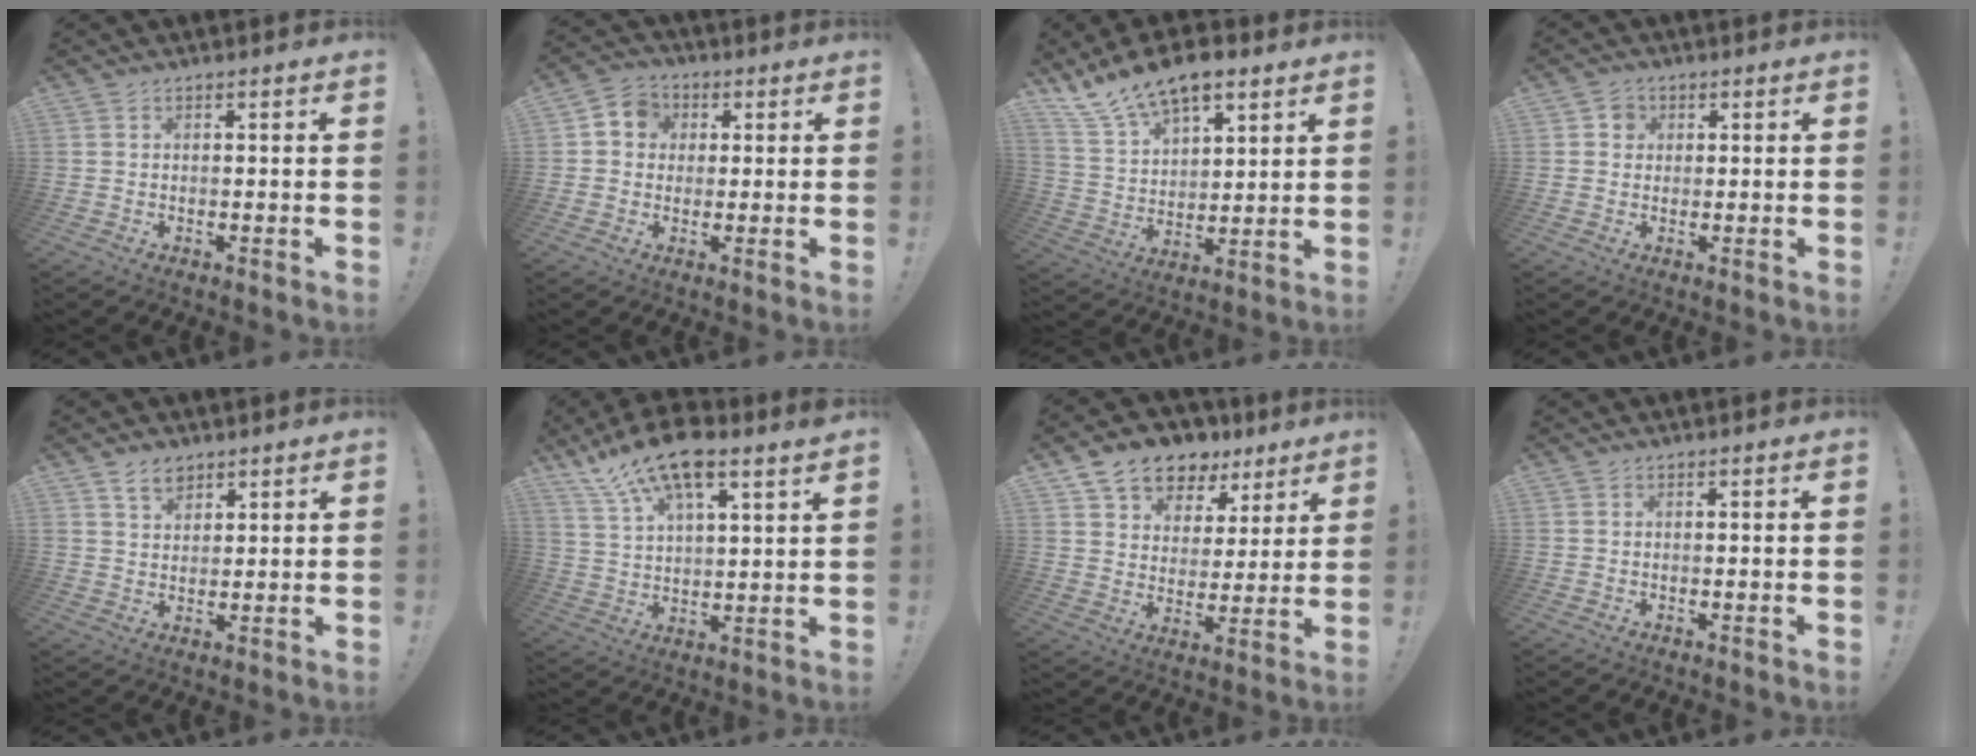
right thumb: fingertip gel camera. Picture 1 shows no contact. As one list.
[{"total": 6.7, "force": [0.9, 6.2, 2.4], "torque": [-0.030, 0.009, 0.020]}, {"total": 13.9, "force": [10.3, 6.6, 6.5], "torque": [-0.124, -0.068, 0.193]}, {"total": 3.2, "force": [0.6, 2.9, 1.0], "torque": [-0.007, 0.002, 0.009]}, {"total": 5.2, "force": [3.6, 3.0, 2.1], "torque": [-0.036, -0.011, 0.067]}, {"total": 13.6, "force": [9.6, 3.8, 8.9], "torque": [-0.172, -0.048, 0.171]}, {"total": 11.9, "force": [8.3, 7.7, 3.7], "torque": [-0.066, -0.056, 0.158]}, {"total": 0.0}]